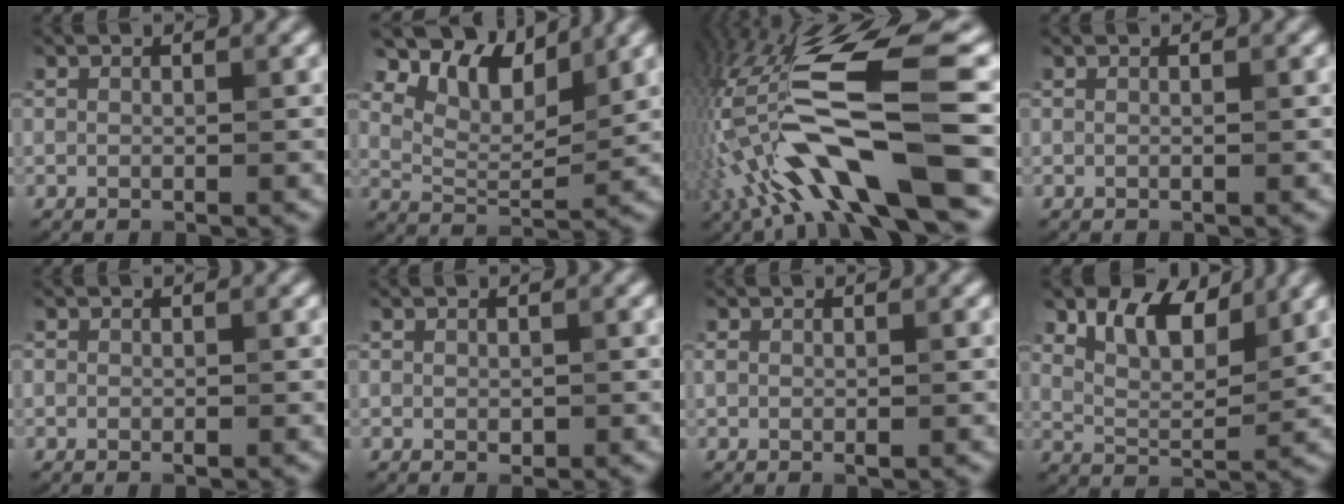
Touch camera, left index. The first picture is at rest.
{"total": 6.4, "force": [4.5, 2.8, 3.5], "torque": [-0.061, 0.000, 0.077]}
{"total": 13.3, "force": [-3.9, 3.1, 12.4], "torque": [-0.230, 0.015, -0.062]}
{"total": 0.0}
{"total": 0.6, "force": [-0.1, 0.4, 0.3], "torque": [-0.003, -0.002, -0.002]}
{"total": 0.6, "force": [0.0, 0.4, 0.4], "torque": [-0.002, -0.002, 0.001]}
{"total": 1.0, "force": [0.0, 0.5, 0.9], "torque": [-0.017, -0.001, 0.002]}
{"total": 5.6, "force": [3.4, 2.8, 3.5], "torque": [-0.066, 0.000, 0.056]}